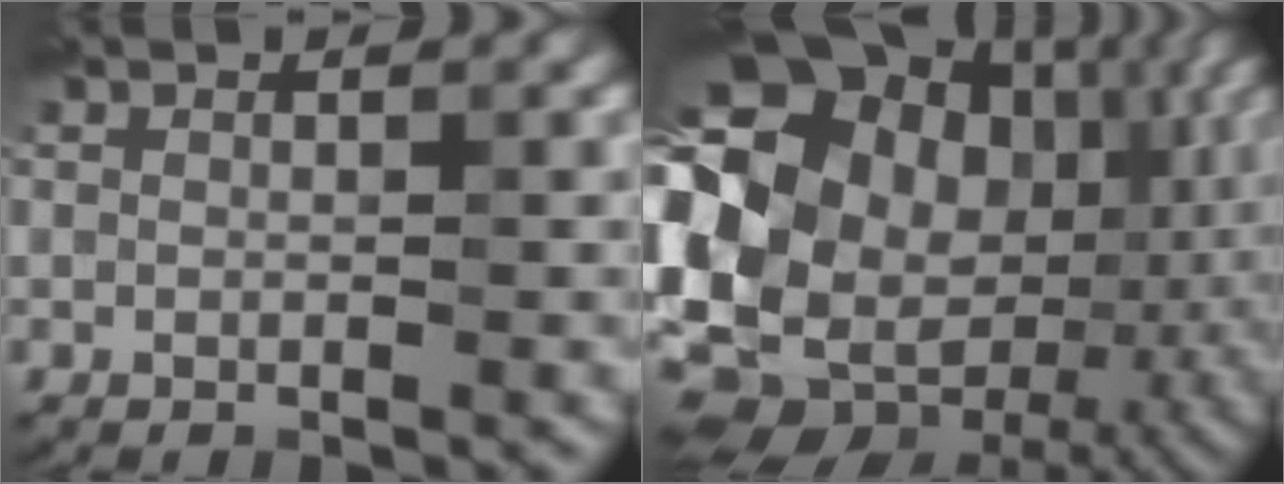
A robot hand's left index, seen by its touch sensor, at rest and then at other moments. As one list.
[{"total": 21.1, "force": [1.1, 16.0, 13.7], "torque": [-0.268, -0.004, 0.034]}]